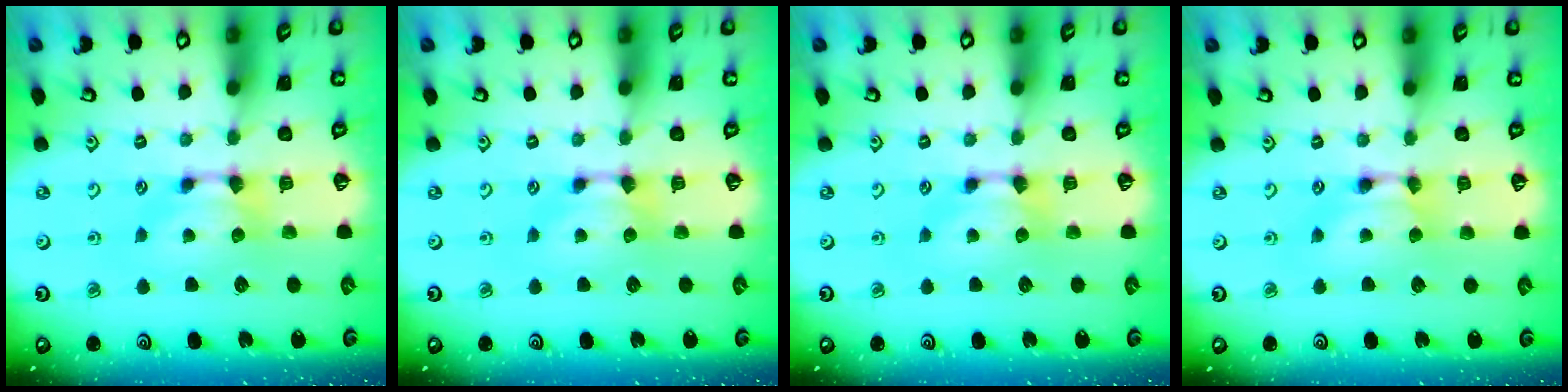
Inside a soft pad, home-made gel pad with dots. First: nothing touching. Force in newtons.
{"total": 0.0}
{"total": 0.0}
{"total": 1.7, "press": 1.7, "slide": 0.2}